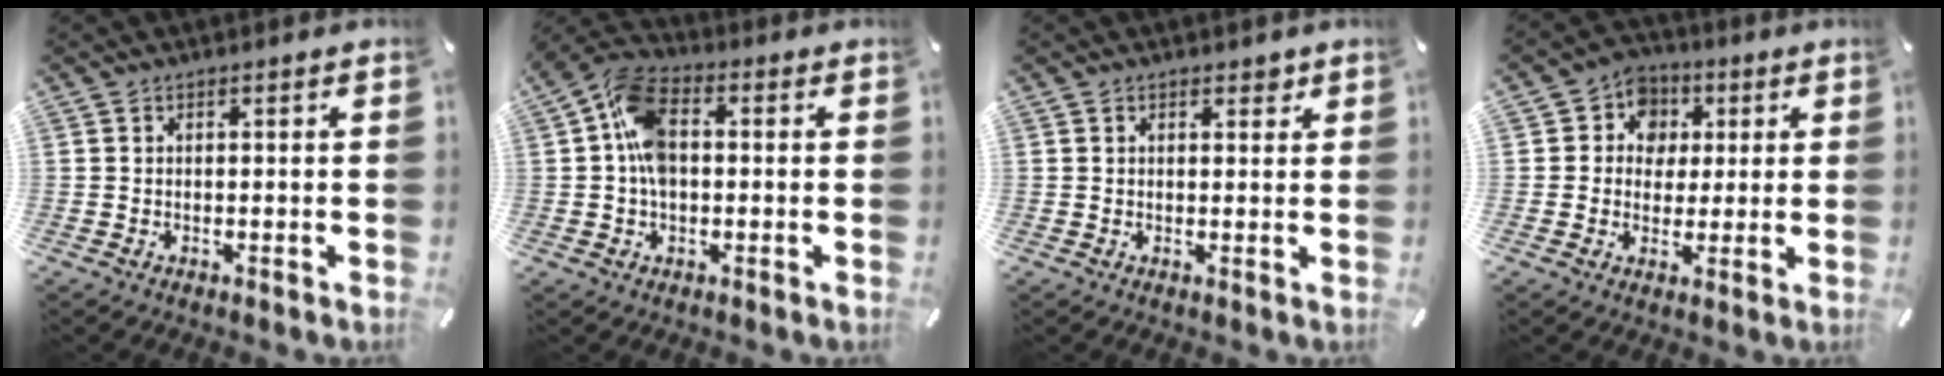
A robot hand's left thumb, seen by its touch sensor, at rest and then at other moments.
{"total": 11.4, "force": [0.6, 7.6, 8.5], "torque": [-0.171, 0.014, 0.013]}
{"total": 2.2, "force": [1.2, 1.3, 1.3], "torque": [-0.019, 0.001, 0.018]}
{"total": 7.9, "force": [1.0, 7.5, 2.3], "torque": [-0.036, 0.000, 0.016]}